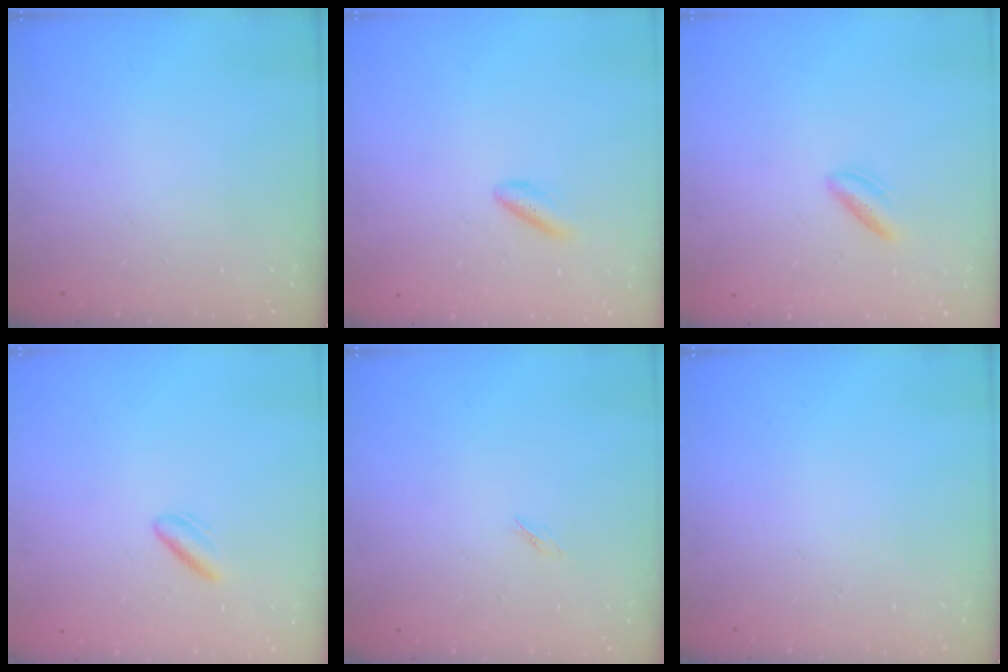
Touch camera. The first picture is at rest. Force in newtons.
{"total": 3.0, "press": 2.7, "slide": 1.4}
{"total": 3.0, "press": 2.7, "slide": 1.3}
{"total": 2.8, "press": 2.5, "slide": 1.3}
{"total": 1.2, "press": 1.1, "slide": 0.4}
{"total": 0.0}